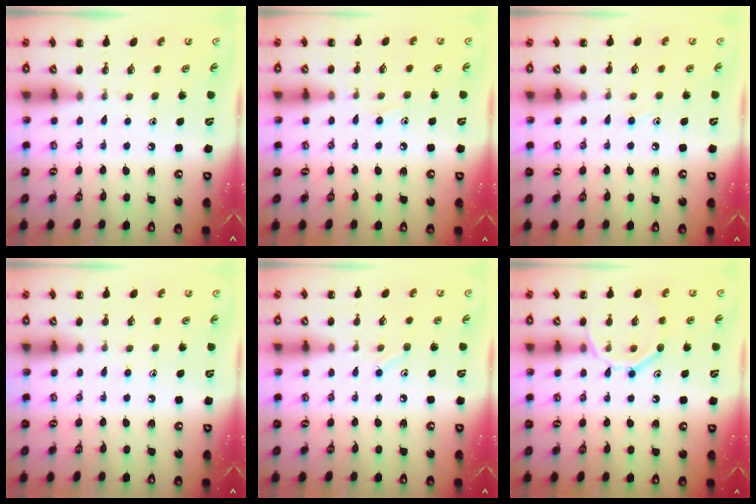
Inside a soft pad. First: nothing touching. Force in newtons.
{"total": 6.9, "press": 6.4, "slide": 2.4}
{"total": 7.4, "press": 6.9, "slide": 2.6}
{"total": 4.7, "press": 4.5, "slide": 1.4}
{"total": 7.0, "press": 6.7, "slide": 2.0}
{"total": 12.6, "press": 12.6, "slide": 1.2}